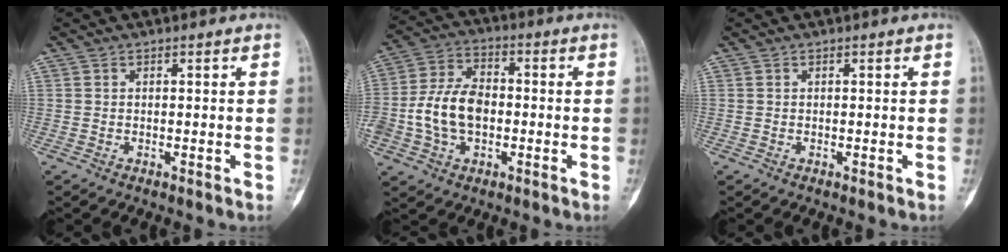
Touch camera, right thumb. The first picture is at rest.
{"total": 11.6, "force": [-1.6, 7.7, 8.5], "torque": [-0.159, 0.031, -0.038]}
{"total": 0.0}